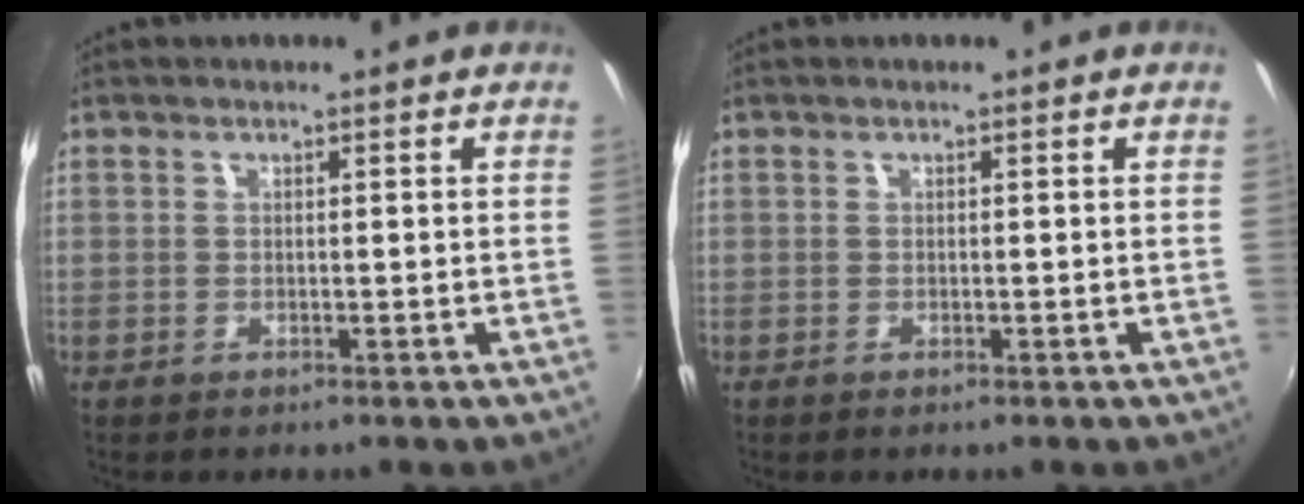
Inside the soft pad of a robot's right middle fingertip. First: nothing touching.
{"total": 0.0}